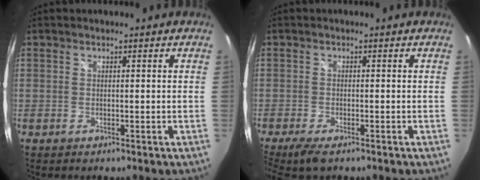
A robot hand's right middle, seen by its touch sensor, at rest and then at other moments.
{"total": 4.9, "force": [-3.7, 1.1, 3.0], "torque": [-0.073, -0.022, -0.069]}